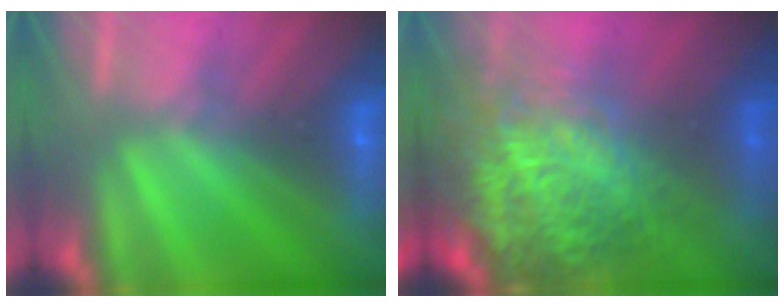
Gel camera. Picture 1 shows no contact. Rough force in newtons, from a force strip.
{"total": 7.4}